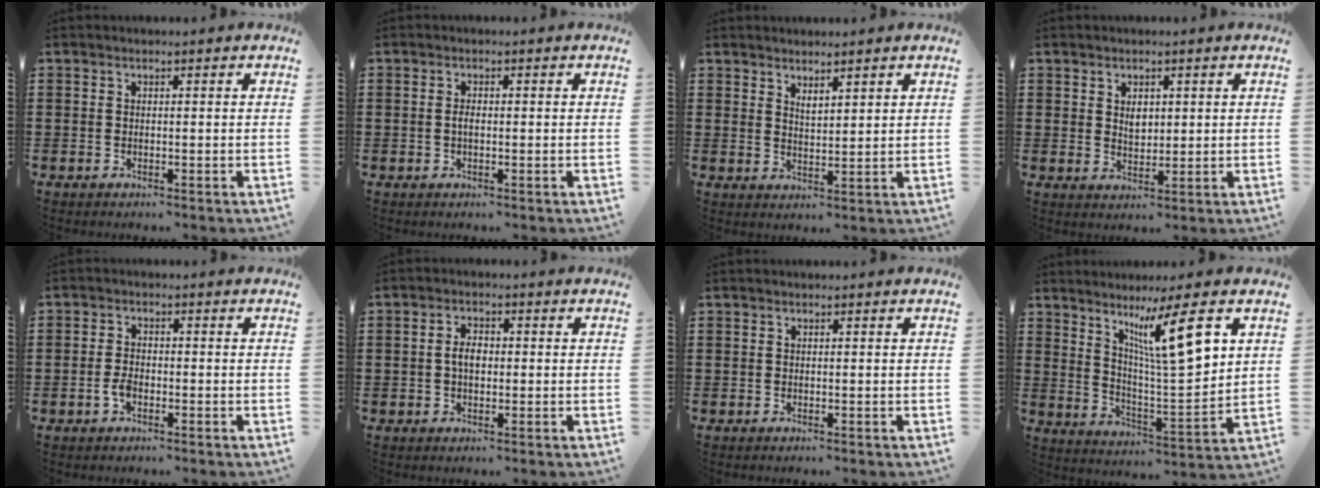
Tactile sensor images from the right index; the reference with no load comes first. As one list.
[{"total": 1.4, "force": [-0.2, 0.5, 1.3], "torque": [-0.025, 0.001, -0.004]}, {"total": 2.1, "force": [2.0, 0.3, 0.4], "torque": [-0.012, 0.001, 0.039]}, {"total": 2.4, "force": [1.0, 1.6, 1.5], "torque": [-0.027, 0.002, 0.017]}, {"total": 2.7, "force": [-1.0, 1.4, 2.0], "torque": [-0.053, -0.003, -0.023]}, {"total": 2.8, "force": [-0.1, 1.6, 2.4], "torque": [-0.045, 0.006, -0.004]}, {"total": 0.0}, {"total": 11.1, "force": [5.7, 1.4, 9.4], "torque": [-0.167, -0.020, 0.091]}]